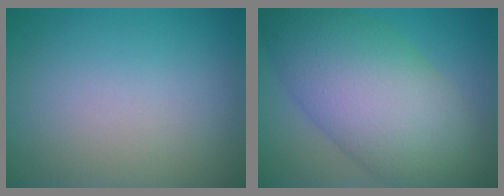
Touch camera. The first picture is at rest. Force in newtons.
{"total": 11.4, "press": 11.4, "slide": 0.1}